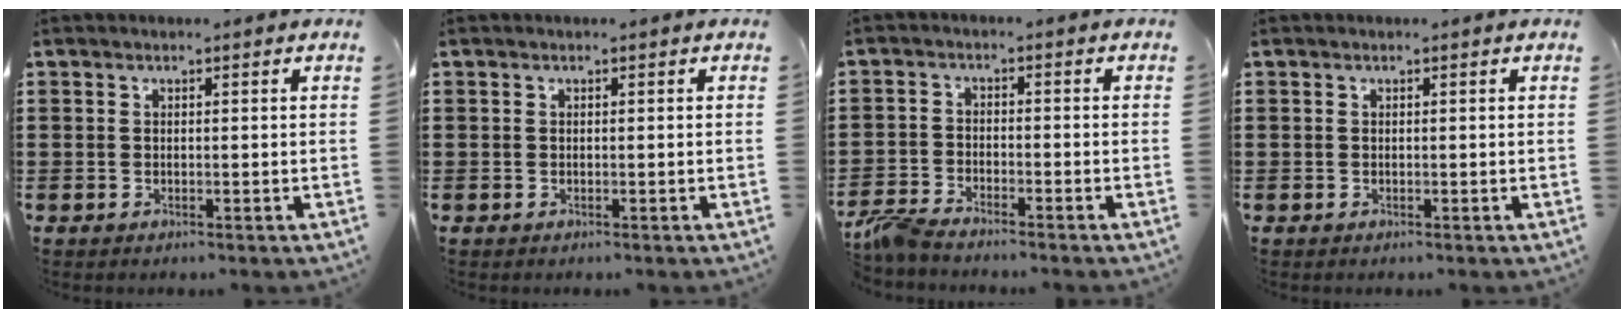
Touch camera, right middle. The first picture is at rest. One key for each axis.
{"total": 0.0}
{"total": 3.5, "fx": -3.3, "fy": 0.2, "fz": 1.4, "tx": -0.052, "ty": -0.007, "tz": -0.072}
{"total": 0.0}